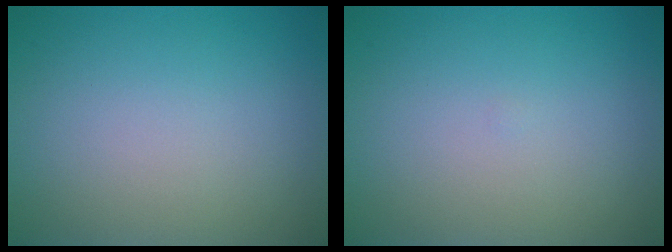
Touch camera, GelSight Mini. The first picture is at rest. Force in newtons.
{"total": 0.0}